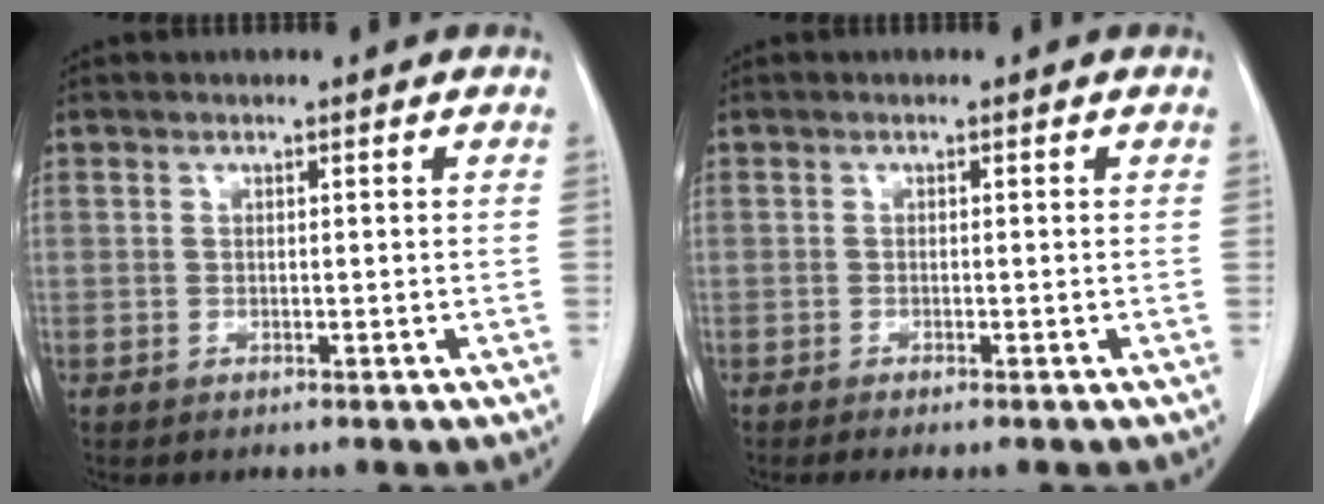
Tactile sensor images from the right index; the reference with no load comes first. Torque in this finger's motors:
{"motor_torque": [0.01, -0.05, 0.04, 0.02]}